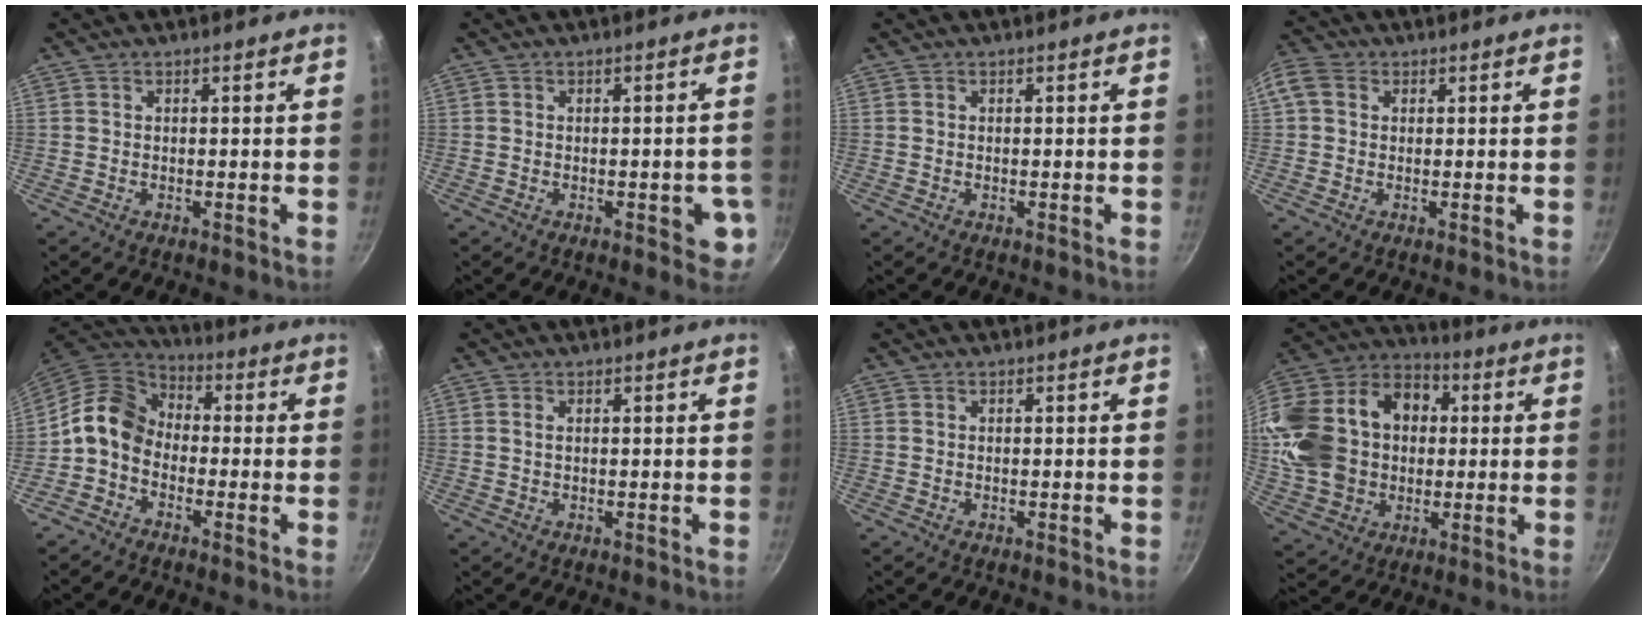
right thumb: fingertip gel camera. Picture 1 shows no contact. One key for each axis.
{"total": 5.1, "fx": -1.4, "fy": 2.6, "fz": 4.2, "tx": -0.025, "ty": 0.007, "tz": -0.017}
{"total": 0.0}
{"total": 4.8, "fx": 1.1, "fy": 3.9, "fz": 2.7, "tx": -0.056, "ty": 0.012, "tz": 0.008}
{"total": 9.6, "fx": -2.1, "fy": 7.4, "fz": 5.8, "tx": -0.085, "ty": 0.042, "tz": -0.066}
{"total": 0.9, "fx": 0.3, "fy": 0.4, "fz": 0.7, "tx": -0.014, "ty": 0.001, "tz": 0.004}
{"total": 0.0}
{"total": 26.4, "fx": 1.8, "fy": 20.4, "fz": 16.6, "tx": -0.313, "ty": 0.051, "tz": 0.038}